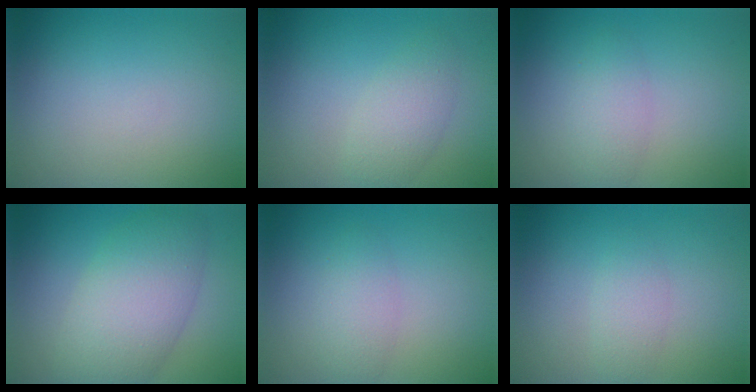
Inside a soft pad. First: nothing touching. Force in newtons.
{"total": 2.6, "press": 2.6, "slide": 0.1}
{"total": 2.3, "press": 2.3, "slide": 0.0}
{"total": 7.4, "press": 7.4, "slide": 0.1}
{"total": 2.3, "press": 2.3, "slide": 0.0}
{"total": 1.5, "press": 1.5, "slide": 0.0}